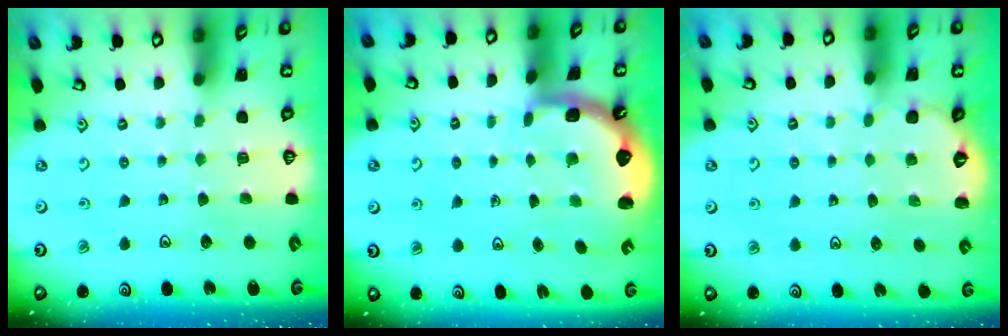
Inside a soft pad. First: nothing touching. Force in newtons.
{"total": 2.7, "press": 1.5, "slide": 2.2}
{"total": 1.9, "press": 0.7, "slide": 1.8}